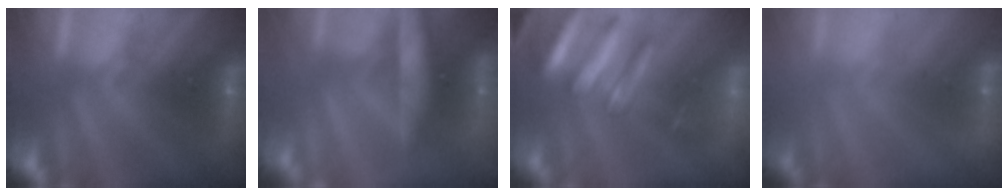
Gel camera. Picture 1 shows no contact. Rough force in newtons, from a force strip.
{"total": 7.5}
{"total": 7.8}
{"total": 2.4}